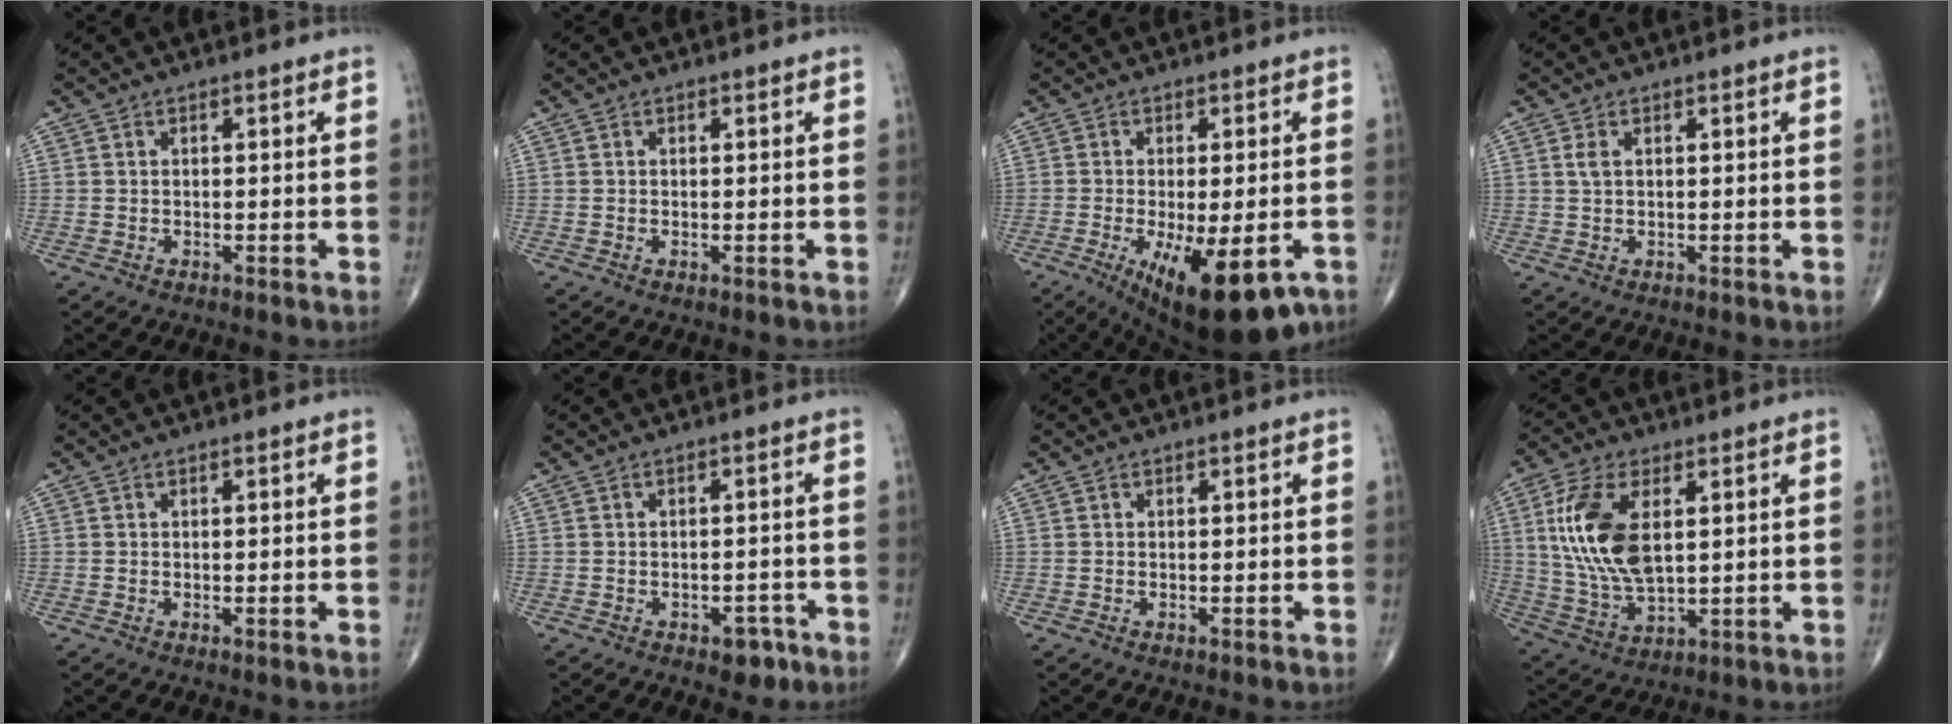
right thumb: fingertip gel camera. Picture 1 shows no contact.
{"total": 0.0}
{"total": 16.3, "force": [-7.2, 6.0, 13.4], "torque": [-0.177, -0.013, -0.093]}
{"total": 1.5, "force": [0.5, 0.8, 1.2], "torque": [-0.031, 0.007, 0.013]}
{"total": 0.5, "force": [0.0, 0.1, 0.5], "torque": [-0.012, -0.002, 0.000]}
{"total": 3.8, "force": [-2.1, 2.1, 2.2], "torque": [-0.011, 0.015, -0.024]}
{"total": 0.0}
{"total": 15.1, "force": [3.5, 7.6, 12.5], "torque": [-0.259, -0.011, 0.076]}